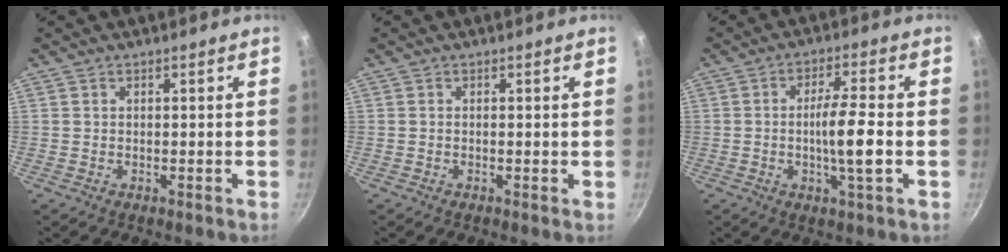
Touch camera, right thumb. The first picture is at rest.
{"total": 0.0}
{"total": 8.1, "force": [-1.3, 0.9, 7.9], "torque": [-0.142, 0.011, -0.027]}